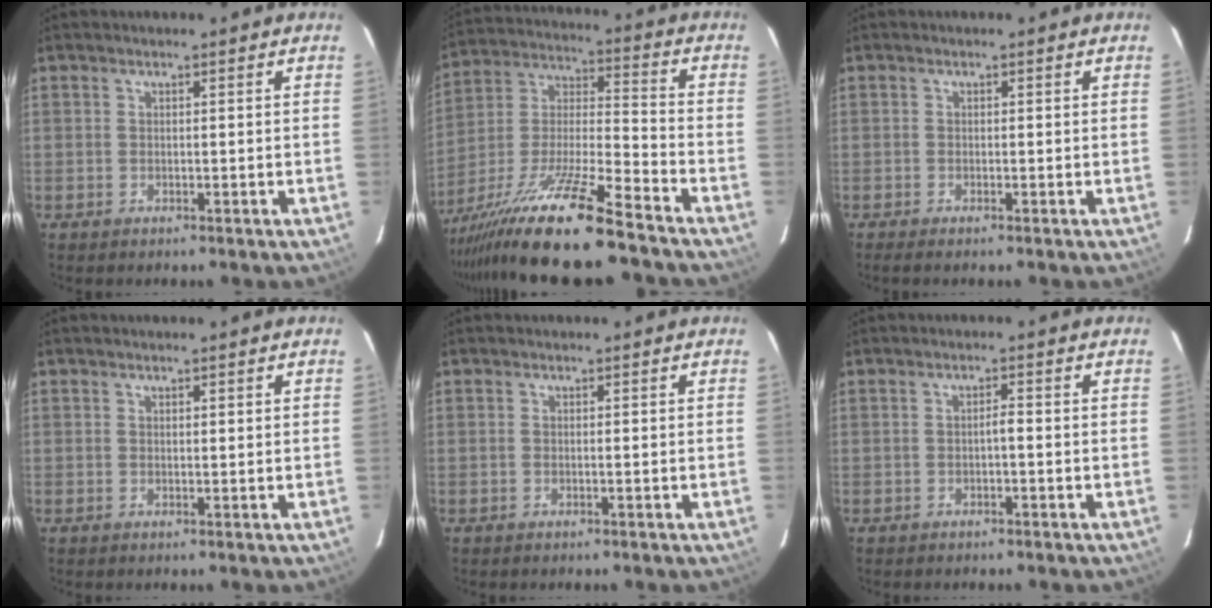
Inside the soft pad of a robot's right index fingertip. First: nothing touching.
{"total": 18.3, "force": [-14.0, 0.2, 11.8], "torque": [-0.250, -0.025, -0.258]}
{"total": 1.2, "force": [-0.9, -0.1, 0.8], "torque": [-0.014, -0.001, -0.017]}
{"total": 0.6, "force": [0.4, 0.1, 0.4], "torque": [-0.010, 0.002, 0.006]}
{"total": 0.0}
{"total": 1.1, "force": [-0.4, 0.1, 1.0], "torque": [-0.016, 0.003, -0.007]}